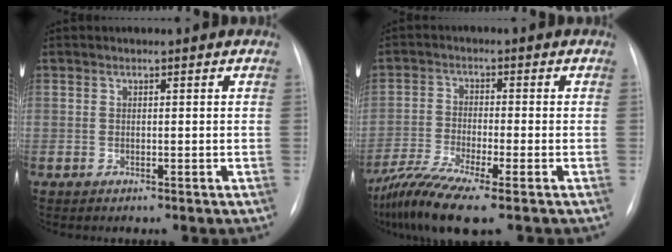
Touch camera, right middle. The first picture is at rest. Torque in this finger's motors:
{"motor_torque": [1.15, -1.01, 0.49, 0.13]}